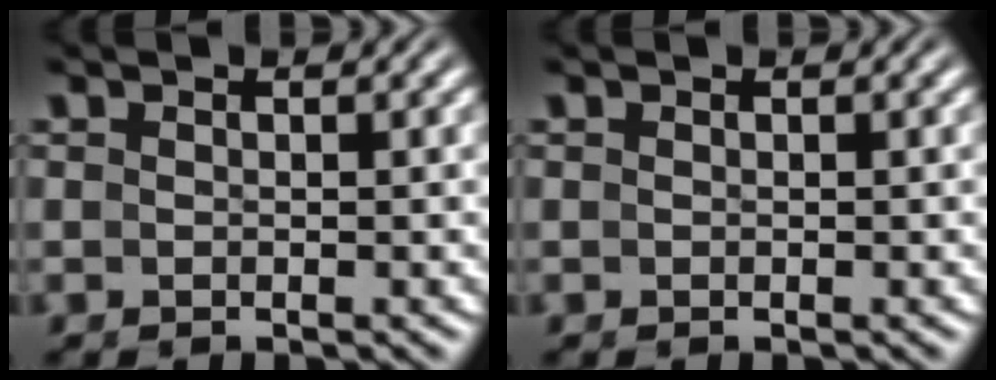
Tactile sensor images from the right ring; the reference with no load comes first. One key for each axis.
{"total": 0.0}